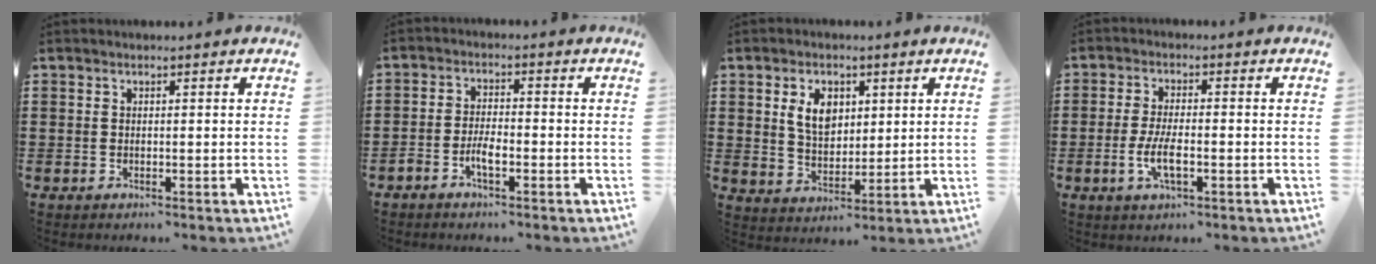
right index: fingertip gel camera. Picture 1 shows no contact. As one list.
[{"total": 3.3, "force": [-1.8, 1.0, 2.6], "torque": [-0.059, 0.000, -0.038]}, {"total": 6.0, "force": [2.1, 3.6, 4.3], "torque": [-0.087, 0.010, 0.034]}, {"total": 4.8, "force": [-1.5, 1.5, 4.3], "torque": [-0.093, -0.002, -0.033]}]